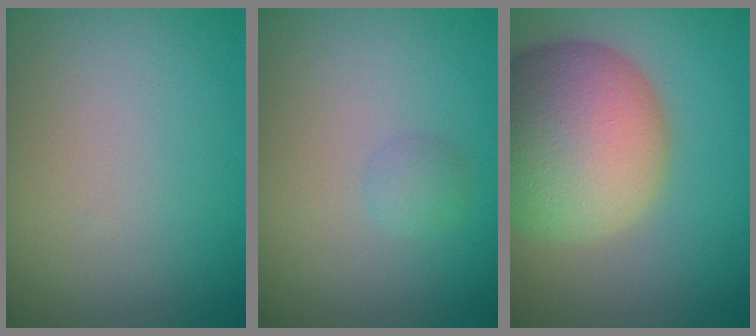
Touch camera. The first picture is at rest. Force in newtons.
{"total": 1.1, "press": 1.1, "slide": 0.0}
{"total": 13.1, "press": 13.1, "slide": 0.8}